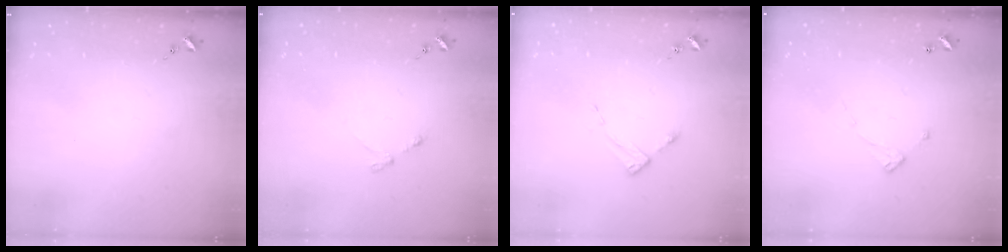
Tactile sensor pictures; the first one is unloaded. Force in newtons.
{"total": 3.0, "press": 2.9, "slide": 0.5}
{"total": 2.7, "press": 2.7, "slide": 0.4}
{"total": 6.5, "press": 6.5, "slide": 0.2}